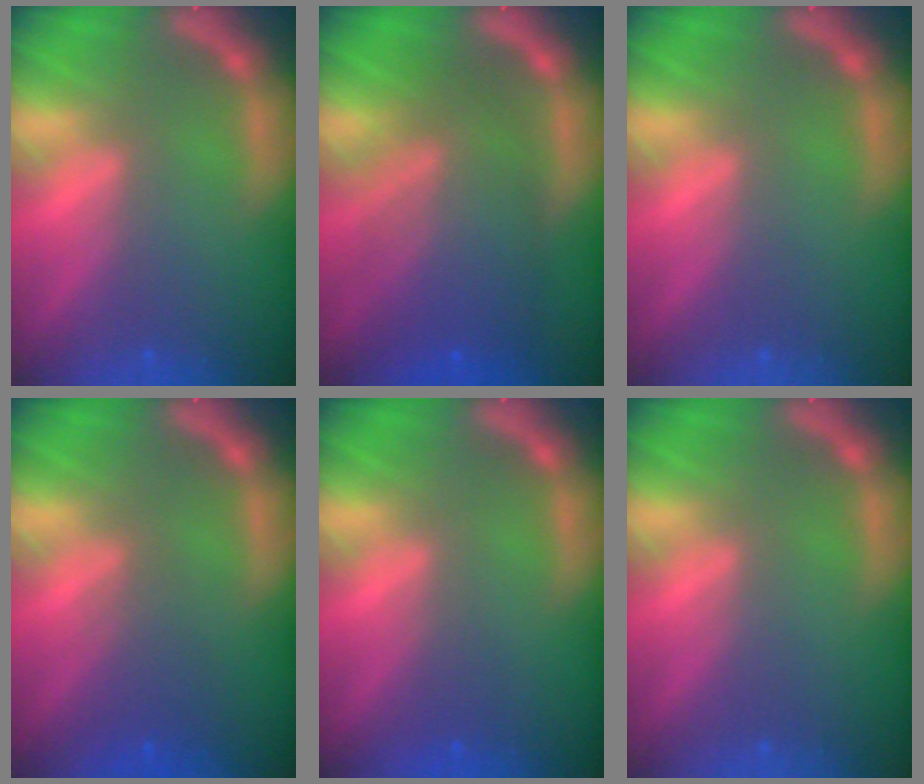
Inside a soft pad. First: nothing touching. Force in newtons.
{"total": 8.5}
{"total": 0.0}
{"total": 2.5}
{"total": 0.9}
{"total": 0.0}